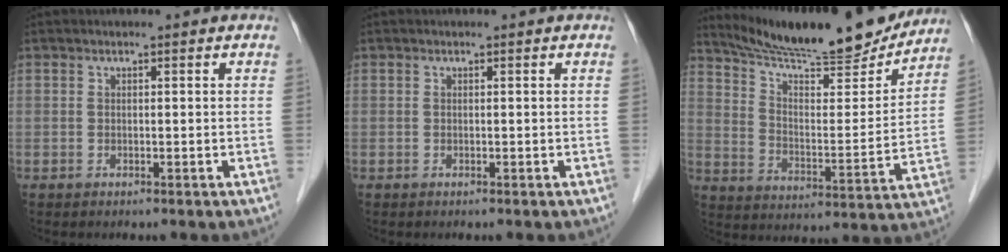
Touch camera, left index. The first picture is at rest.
{"total": 0.0}
{"total": 21.0, "force": [19.1, 2.1, 8.4], "torque": [-0.140, -0.026, 0.284]}